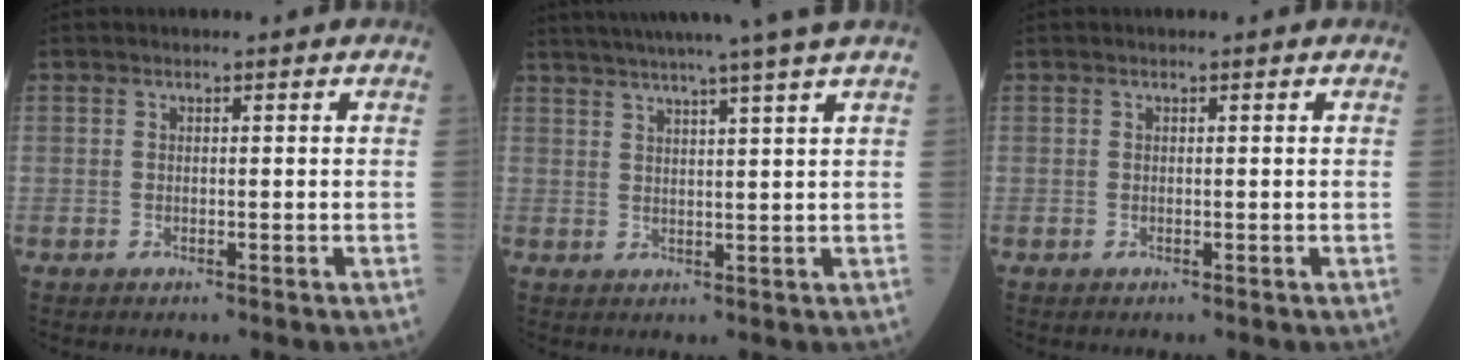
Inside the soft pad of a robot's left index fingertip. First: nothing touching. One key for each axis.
{"total": 12.6, "fx": 10.6, "fy": -2.4, "fz": 6.5, "tx": -0.103, "ty": -0.010, "tz": 0.141}
{"total": 0.0}